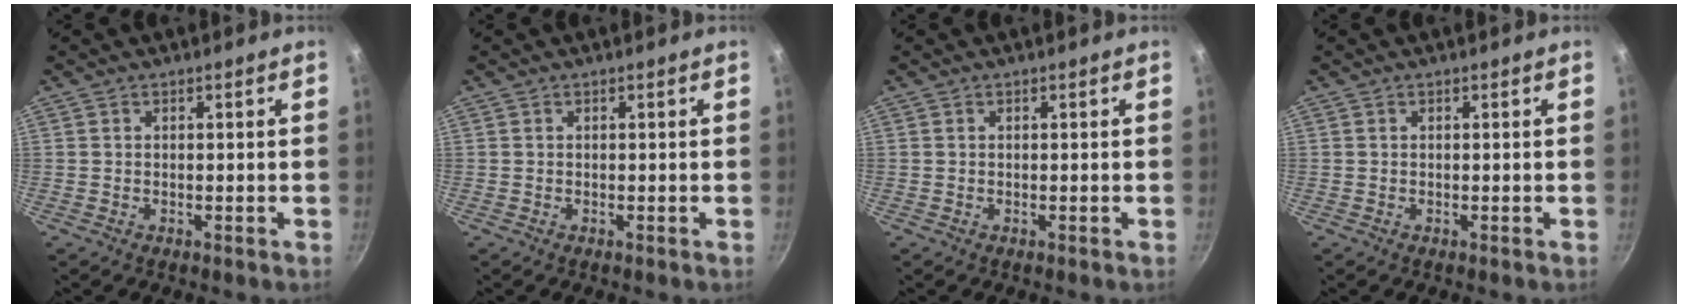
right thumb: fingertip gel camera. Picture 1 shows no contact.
{"total": 0.0}
{"total": 0.0}
{"total": 0.0}